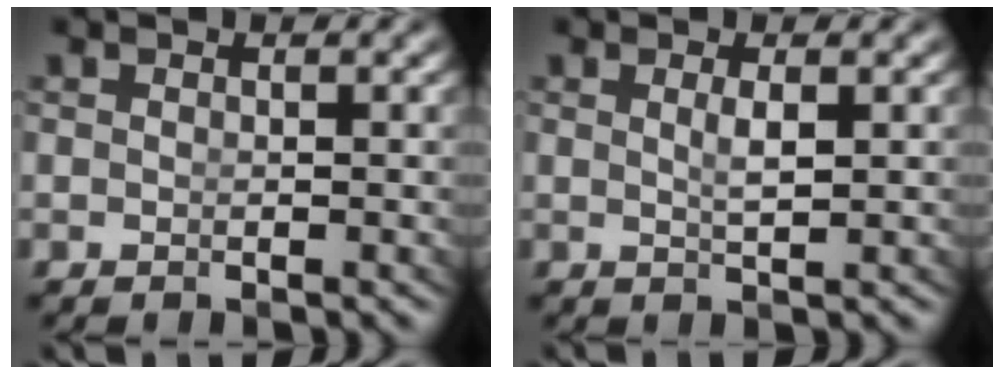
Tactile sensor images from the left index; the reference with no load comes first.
{"total": 1.5, "force": [0.3, -0.4, 1.4], "torque": [-0.025, -0.013, 0.015]}